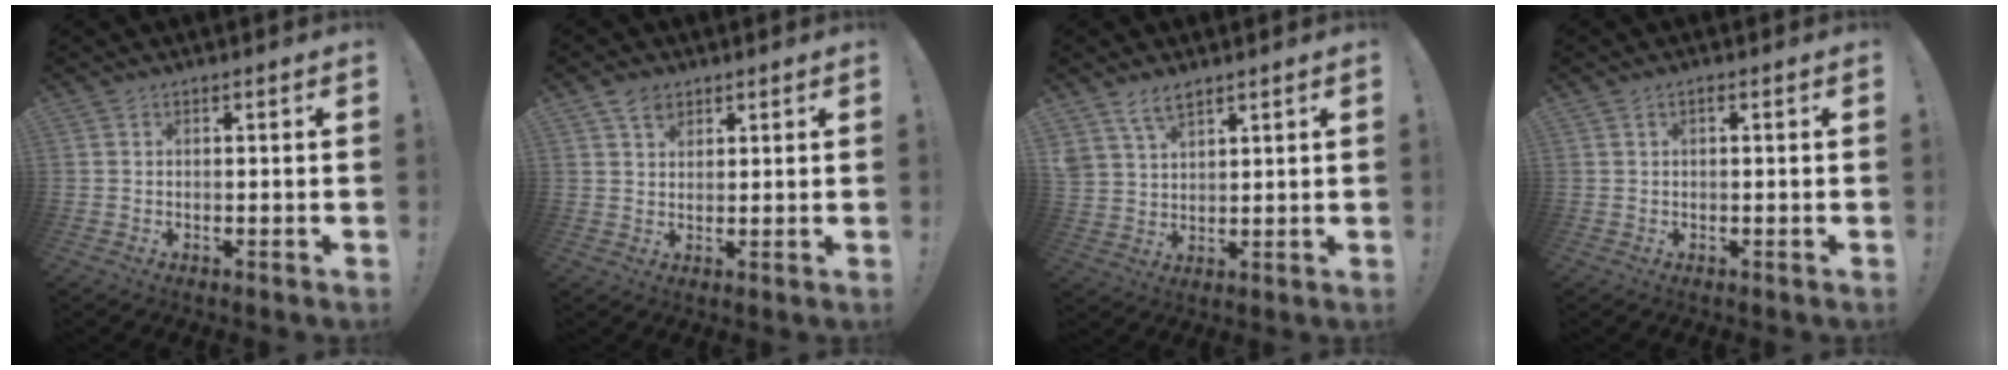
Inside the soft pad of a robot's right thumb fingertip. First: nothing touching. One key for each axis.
{"total": 4.7, "fx": 3.0, "fy": 3.1, "fz": 2.0, "tx": -0.028, "ty": -0.009, "tz": 0.054}
{"total": 6.5, "fx": 4.8, "fy": 3.3, "fz": 3.0, "tx": -0.061, "ty": -0.017, "tz": 0.092}
{"total": 0.8, "fx": 0.0, "fy": 0.4, "fz": 0.7, "tx": -0.018, "ty": 0.003, "tz": 0.000}